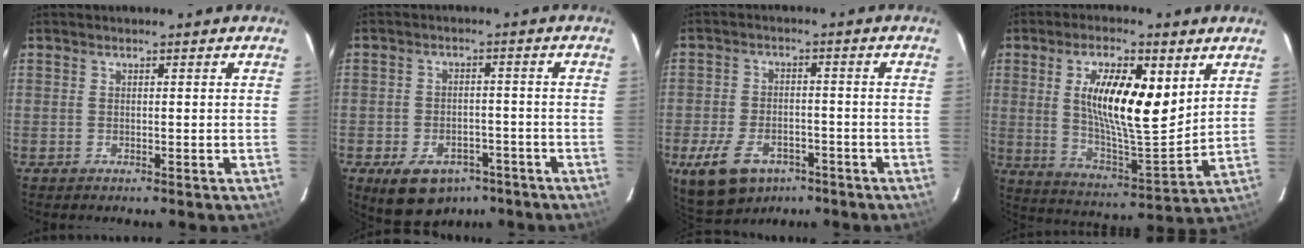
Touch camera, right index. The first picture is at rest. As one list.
[{"total": 11.6, "force": [-7.0, 7.6, 5.3], "torque": [-0.117, 0.009, -0.087]}, {"total": 12.4, "force": [-7.4, 7.4, 6.6], "torque": [-0.157, -0.009, -0.116]}, {"total": 16.3, "force": [5.3, 4.9, 14.6], "torque": [-0.251, -0.003, 0.093]}]